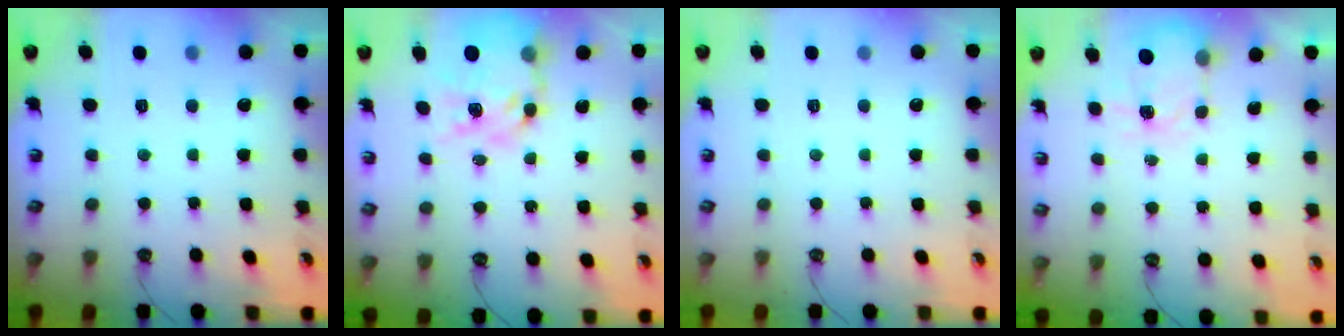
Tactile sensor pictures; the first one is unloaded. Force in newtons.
{"total": 17.5, "press": 17.4, "slide": 1.4}
{"total": 0.0}
{"total": 3.6, "press": 3.6, "slide": 0.6}